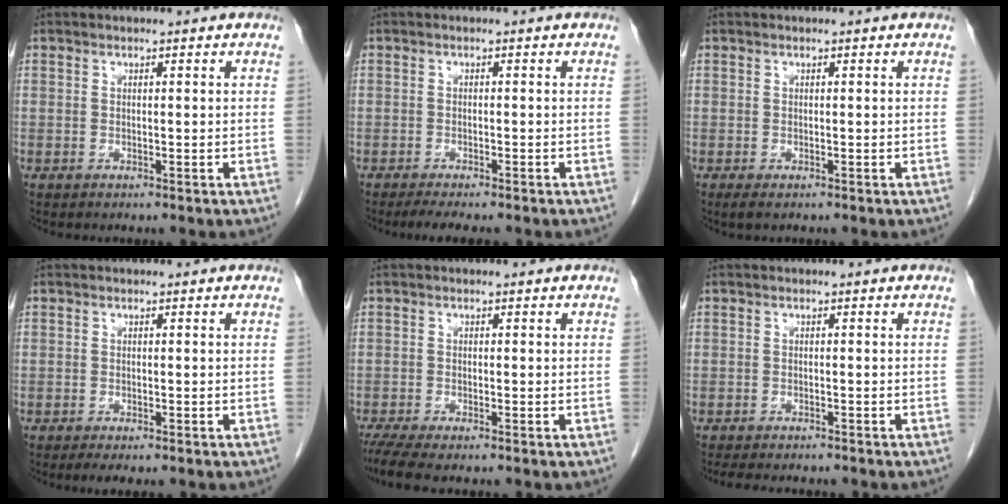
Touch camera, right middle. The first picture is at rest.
{"total": 4.4, "force": [-3.7, 0.8, 2.4], "torque": [-0.033, -0.009, -0.053]}
{"total": 1.1, "force": [-0.8, 0.3, 0.7], "torque": [-0.010, -0.002, -0.010]}
{"total": 4.4, "force": [-3.7, 0.9, 2.2], "torque": [-0.031, -0.009, -0.053]}
{"total": 4.3, "force": [-3.6, 0.1, 2.4], "torque": [-0.042, -0.012, -0.064]}
{"total": 7.7, "force": [-6.7, 1.8, 3.3], "torque": [-0.044, -0.005, -0.091]}